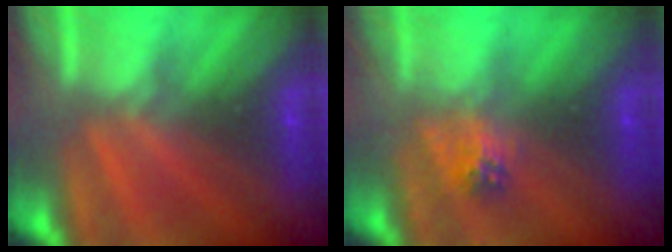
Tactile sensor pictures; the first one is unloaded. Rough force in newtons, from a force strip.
{"total": 2.2}